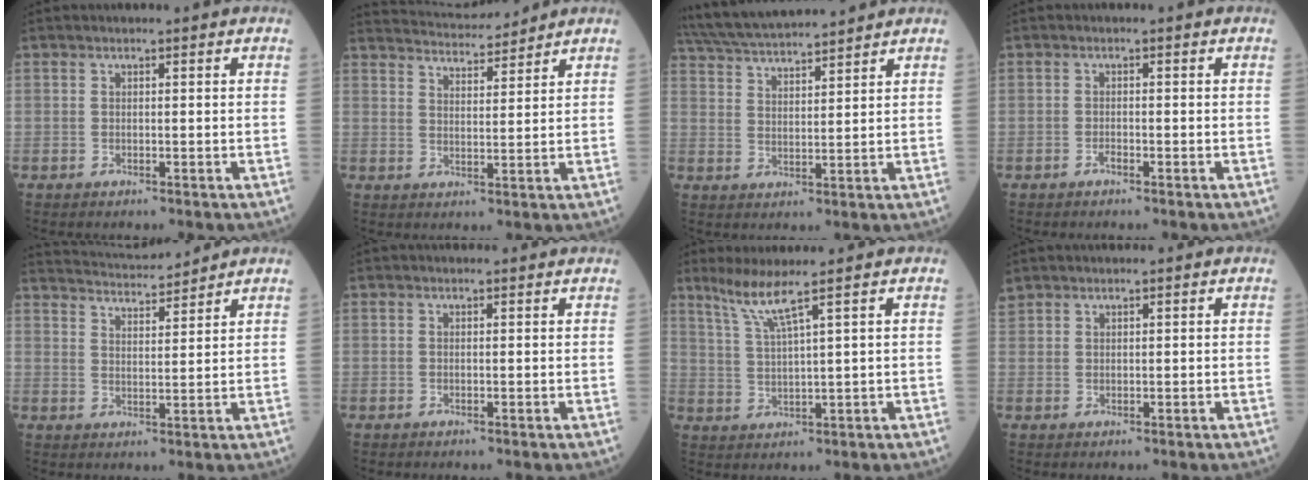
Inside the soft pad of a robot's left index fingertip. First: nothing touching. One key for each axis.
{"total": 9.9, "fx": 9.7, "fy": 0.4, "fz": 2.0, "tx": -0.037, "ty": 0.018, "tz": 0.151}
{"total": 12.5, "fx": 11.7, "fy": 0.7, "fz": 4.5, "tx": -0.091, "ty": 0.029, "tz": 0.201}
{"total": 0.6, "fx": -0.6, "fy": 0.1, "fz": 0.3, "tx": -0.003, "ty": 0.001, "tz": -0.011}
{"total": 9.7, "fx": 9.5, "fy": -0.2, "fz": 1.8, "tx": -0.039, "ty": 0.019, "tz": 0.153}
{"total": 1.0, "fx": 1.0, "fy": 0.1, "fz": 0.1, "tx": -0.010, "ty": 0.004, "tz": 0.013}
{"total": 4.7, "fx": 3.3, "fy": -1.4, "fz": 3.1, "tx": -0.065, "ty": -0.004, "tz": 0.072}
{"total": 2.1, "fx": 1.8, "fy": 1.0, "fz": 0.2, "tx": -0.010, "ty": 0.015, "tz": 0.038}